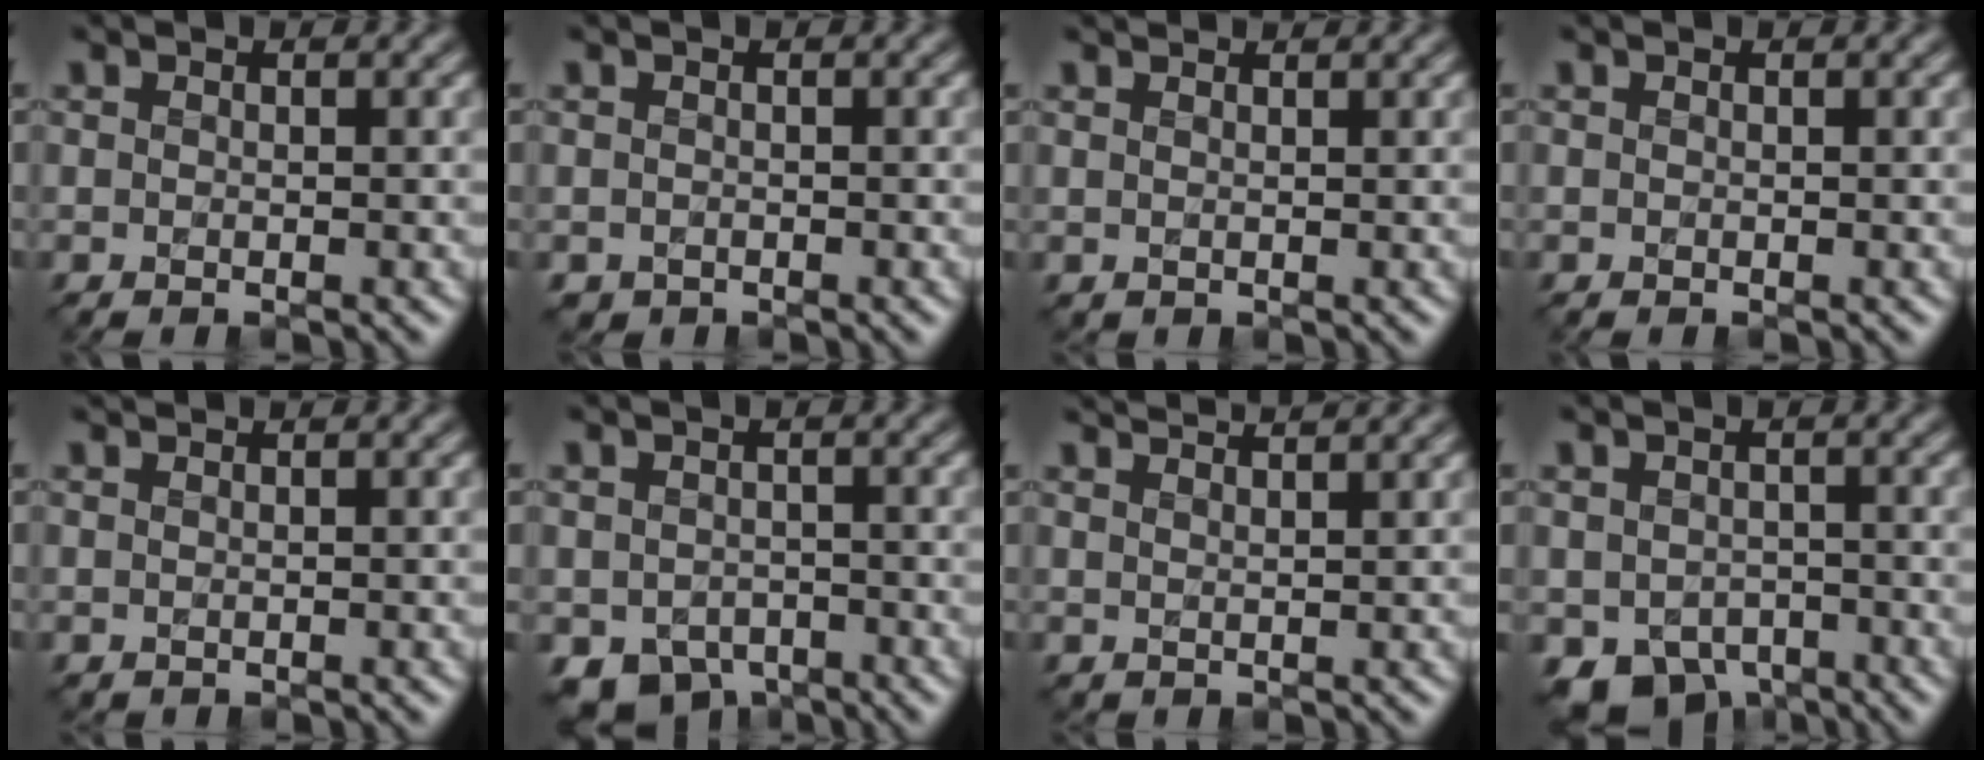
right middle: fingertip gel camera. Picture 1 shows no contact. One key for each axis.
{"total": 0.6, "fx": -0.3, "fy": -0.1, "fz": -0.5, "tx": -0.001, "ty": -0.003, "tz": 0.000}
{"total": 2.2, "fx": 2.1, "fy": 0.5, "fz": 0.4, "tx": -0.001, "ty": 0.000, "tz": 0.011}
{"total": 0.0}
{"total": 1.0, "fx": 1.0, "fy": 0.1, "fz": -0.1, "tx": -0.003, "ty": 0.000, "tz": 0.009}
{"total": 3.6, "fx": -2.6, "fy": 2.2, "fz": 1.0, "tx": -0.020, "ty": -0.018, "tz": -0.038}
{"total": 4.1, "fx": 3.7, "fy": 0.9, "fz": 1.4, "tx": 0.002, "ty": 0.023, "tz": 0.025}
{"total": 4.3, "fx": -2.9, "fy": 2.7, "fz": 1.5, "tx": -0.025, "ty": -0.020, "tz": -0.039}